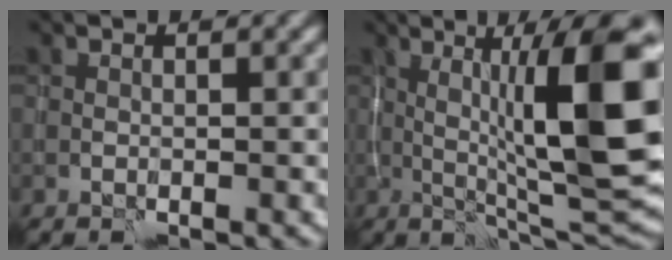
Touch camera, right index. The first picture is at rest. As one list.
[{"total": 12.9, "force": [1.5, 2.9, 12.5], "torque": [-0.183, 0.009, 0.025]}]